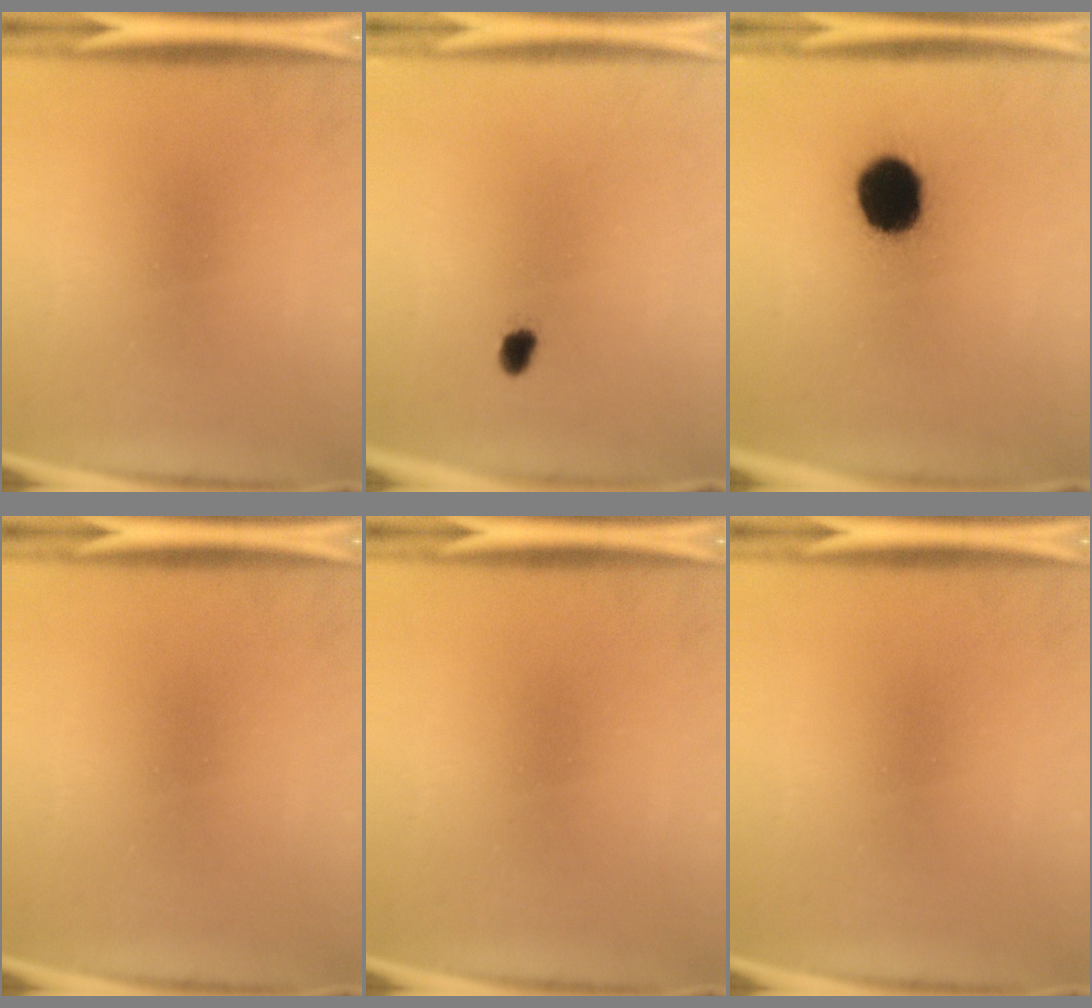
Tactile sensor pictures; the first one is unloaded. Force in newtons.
{"total": 1.8}
{"total": 14.4}
{"total": 0.0}
{"total": 0.0}
{"total": 0.0}